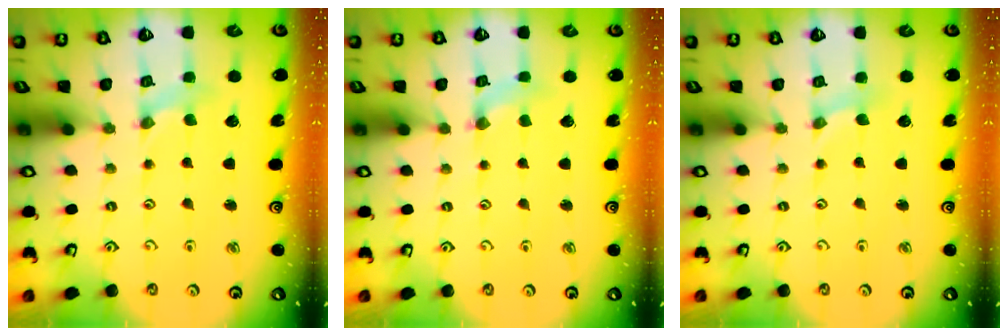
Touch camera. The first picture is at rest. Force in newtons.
{"total": 1.4, "press": 1.3, "slide": 0.3}
{"total": 0.8, "press": 0.8, "slide": 0.2}